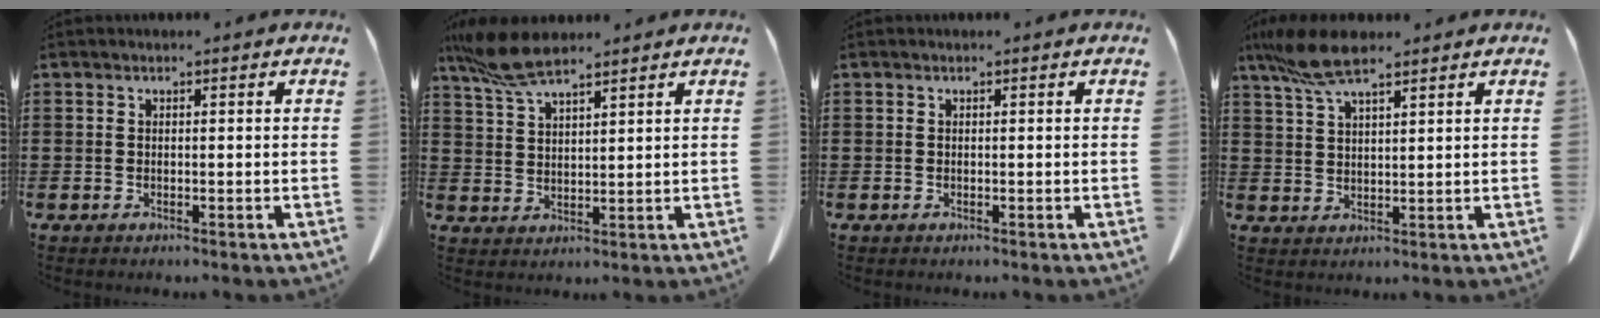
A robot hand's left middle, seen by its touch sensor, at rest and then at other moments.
{"total": 7.6, "force": [5.7, 1.9, 4.6], "torque": [-0.112, -0.007, 0.106]}
{"total": 0.0}
{"total": 7.8, "force": [5.5, 1.8, 5.2], "torque": [-0.122, -0.006, 0.100]}